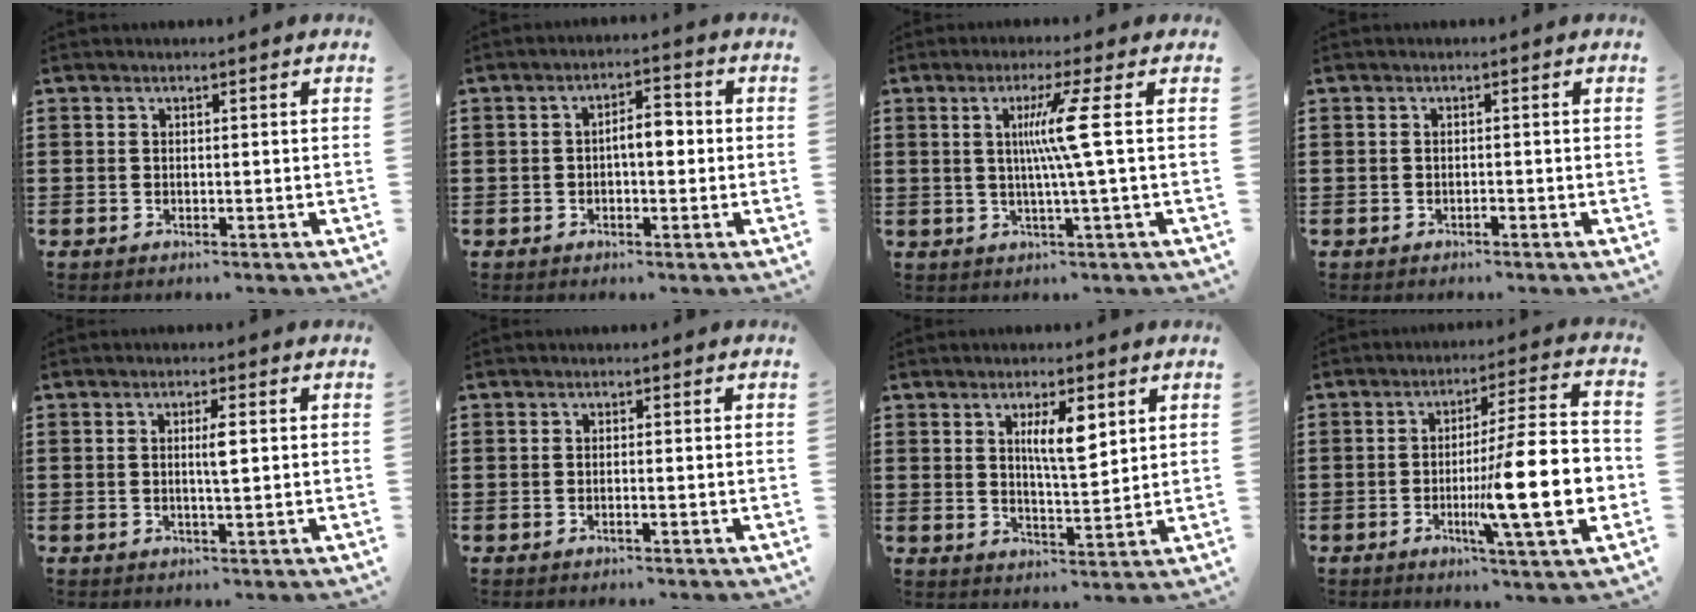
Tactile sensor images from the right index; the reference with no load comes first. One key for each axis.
{"total": 4.1, "fx": -0.4, "fy": 1.6, "fz": 3.7, "tx": -0.059, "ty": 0.006, "tz": -0.012}
{"total": 7.2, "fx": 0.9, "fy": -1.5, "fz": 6.9, "tx": -0.133, "ty": -0.006, "tz": 0.003}
{"total": 0.6, "fx": -0.4, "fy": 0.1, "fz": 0.4, "tx": -0.009, "ty": -0.002, "tz": -0.008}
{"total": 2.8, "fx": 0.3, "fy": 0.3, "fz": 2.8, "tx": -0.054, "ty": -0.002, "tz": 0.002}
{"total": 0.8, "fx": -0.4, "fy": -0.1, "fz": 0.7, "tx": -0.012, "ty": -0.004, "tz": -0.008}
{"total": 6.0, "fx": 2.6, "fy": 1.7, "fz": 5.2, "tx": -0.093, "ty": 0.000, "tz": 0.038}
{"total": 15.7, "fx": -3.6, "fy": 2.0, "fz": 15.2, "tx": -0.232, "ty": -0.016, "tz": -0.063}